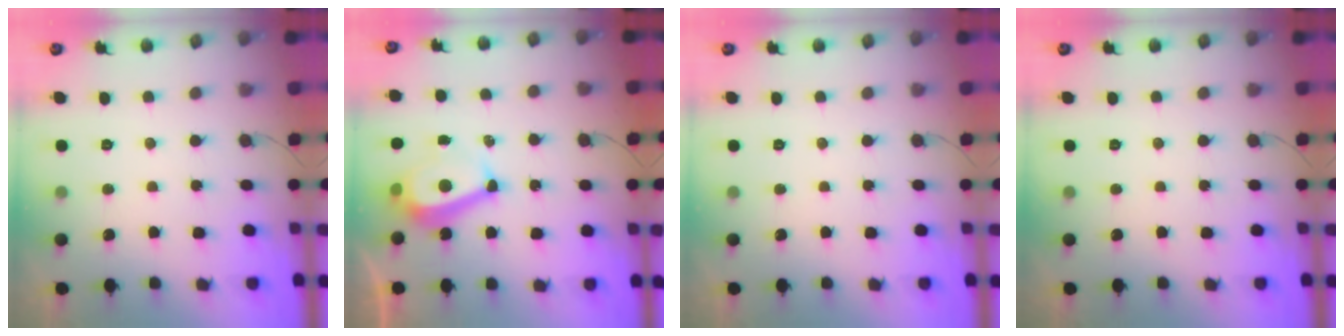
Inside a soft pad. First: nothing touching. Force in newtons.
{"total": 7.8, "press": 7.4, "slide": 2.5}
{"total": 0.0}
{"total": 0.0}